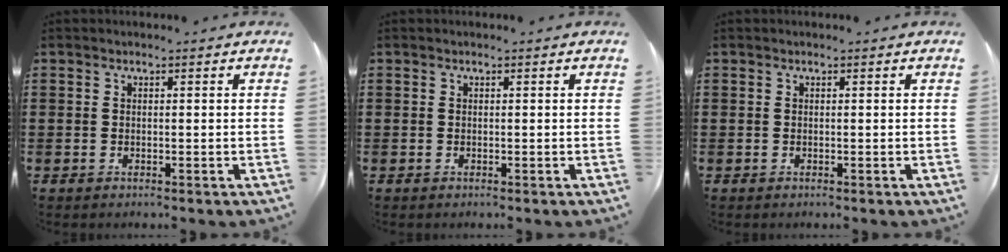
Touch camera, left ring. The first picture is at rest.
{"total": 0.0}
{"total": 0.0}